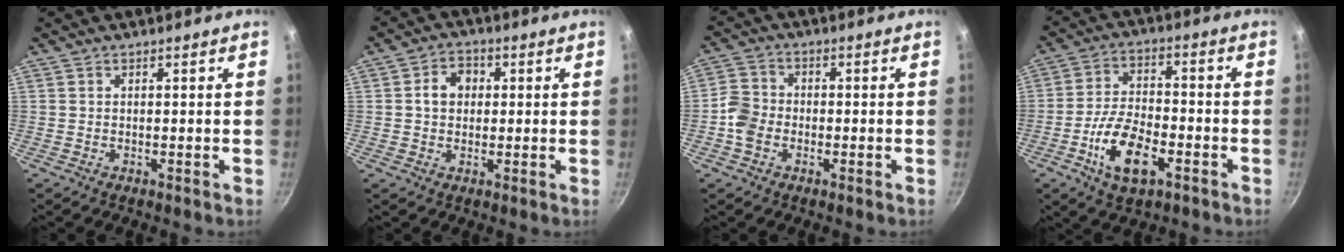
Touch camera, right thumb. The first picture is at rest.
{"total": 5.5, "force": [0.7, 4.5, 3.0], "torque": [-0.024, 0.012, 0.004]}
{"total": 5.3, "force": [-1.8, 4.3, 2.6], "torque": [-0.042, 0.018, -0.046]}
{"total": 12.1, "force": [-5.1, 5.8, 9.4], "torque": [-0.168, 0.026, -0.094]}